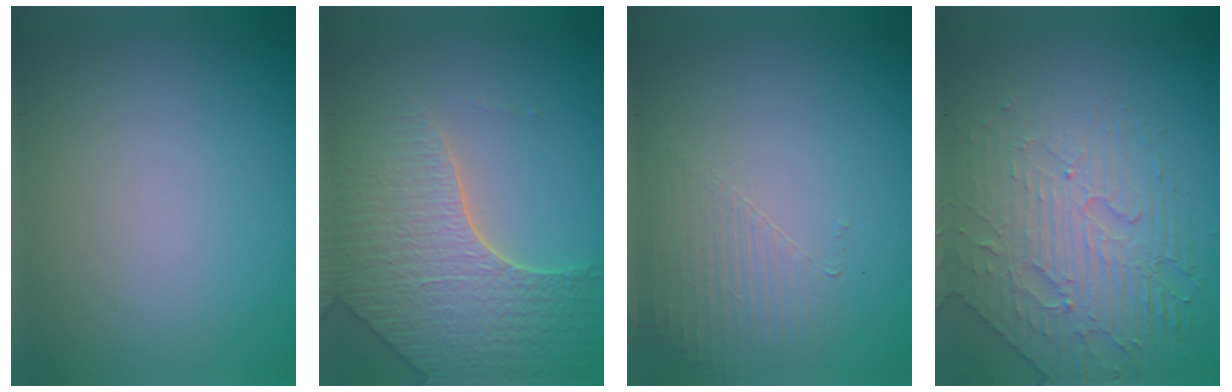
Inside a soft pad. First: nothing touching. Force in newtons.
{"total": 6.1, "press": 5.1, "slide": 3.3}
{"total": 1.6, "press": 0.7, "slide": 1.4}
{"total": 4.3, "press": 4.0, "slide": 1.7}